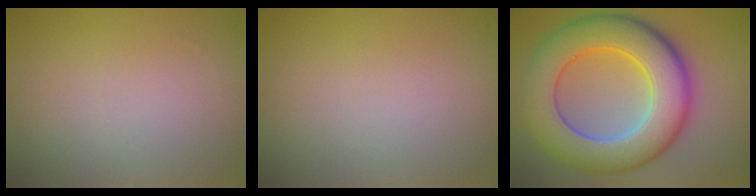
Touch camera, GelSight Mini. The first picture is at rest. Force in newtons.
{"total": 0.0}
{"total": 11.0, "press": 11.0, "slide": 0.4}